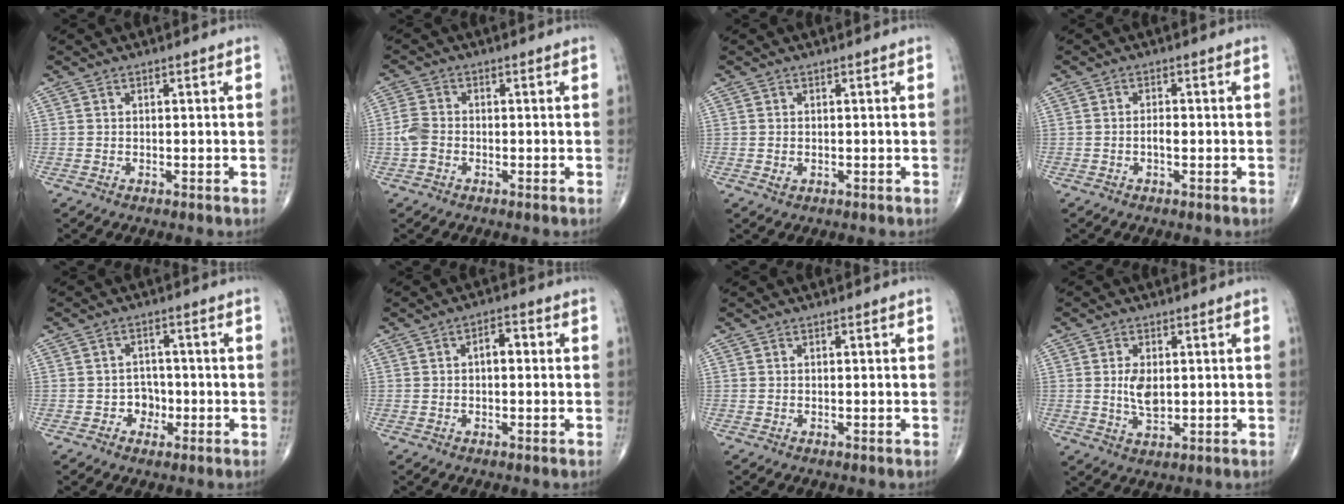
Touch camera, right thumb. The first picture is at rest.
{"total": 3.7, "force": [-1.0, 2.7, 2.3], "torque": [-0.053, 0.008, -0.026]}
{"total": 1.0, "force": [-0.1, 0.7, 0.7], "torque": [-0.013, 0.000, 0.002]}
{"total": 1.6, "force": [-0.4, 0.7, 1.4], "torque": [-0.023, 0.004, -0.009]}
{"total": 3.5, "force": [-1.2, 3.0, 1.3], "torque": [0.006, 0.012, -0.023]}
{"total": 3.4, "force": [0.2, 1.9, 2.8], "torque": [-0.035, 0.012, -0.002]}
{"total": 0.0}
{"total": 5.2, "force": [0.4, 2.9, 4.3], "torque": [-0.079, -0.009, 0.011]}